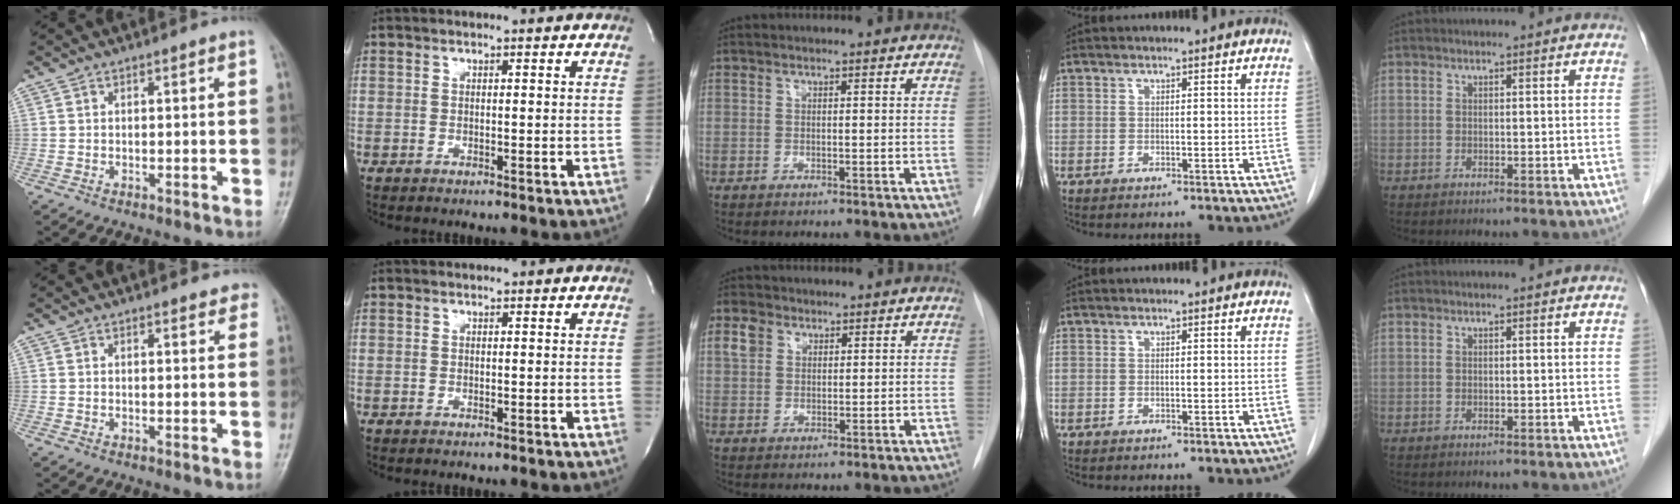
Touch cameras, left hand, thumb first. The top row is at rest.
{"thumb": {"total": 2.3, "force": [2.0, 0.9, 0.7], "torque": [0.008, -0.006, 0.011]}, "middle": {"total": 4.3, "force": [2.1, 3.3, 1.7], "torque": [-0.043, 0.014, 0.043]}}